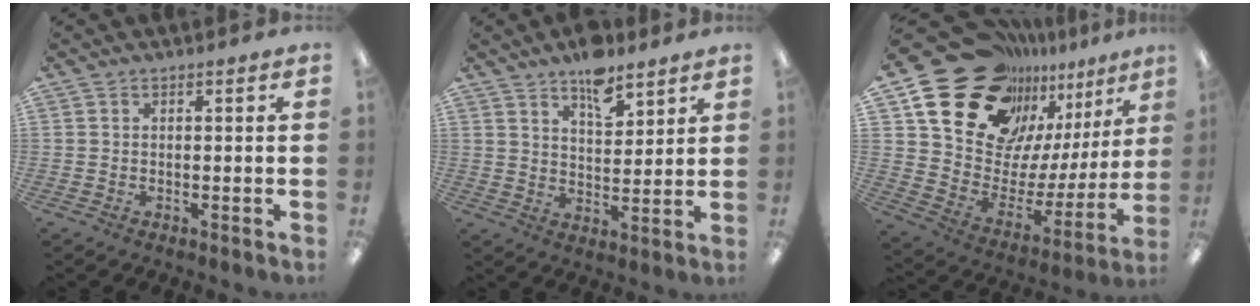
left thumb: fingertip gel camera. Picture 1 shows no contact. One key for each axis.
{"total": 8.6, "fx": 6.5, "fy": 3.8, "fz": 4.2, "tx": -0.046, "ty": -0.041, "tz": 0.108}
{"total": 25.6, "fx": 19.5, "fy": 13.7, "fz": 9.3, "tx": -0.150, "ty": -0.135, "tz": 0.370}